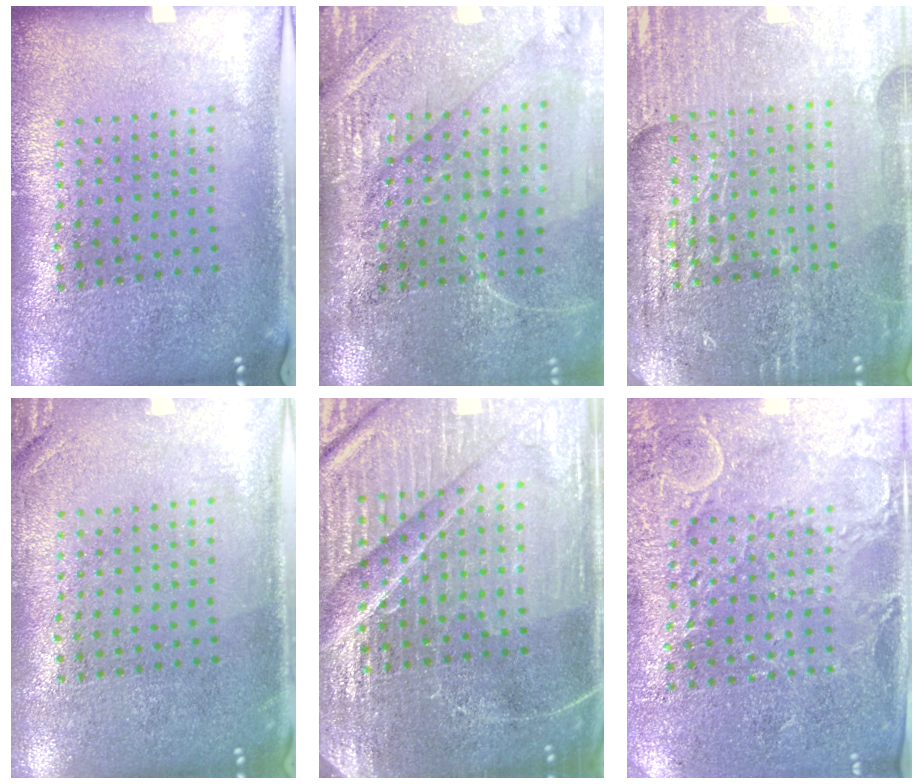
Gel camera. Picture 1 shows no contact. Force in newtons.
{"total": 4.4, "press": 3.8, "slide": 2.2}
{"total": 4.4, "press": 4.2, "slide": 1.5}
{"total": 1.3, "press": 1.3, "slide": 0.3}
{"total": 5.9, "press": 5.3, "slide": 2.5}
{"total": 2.9, "press": 2.8, "slide": 0.4}